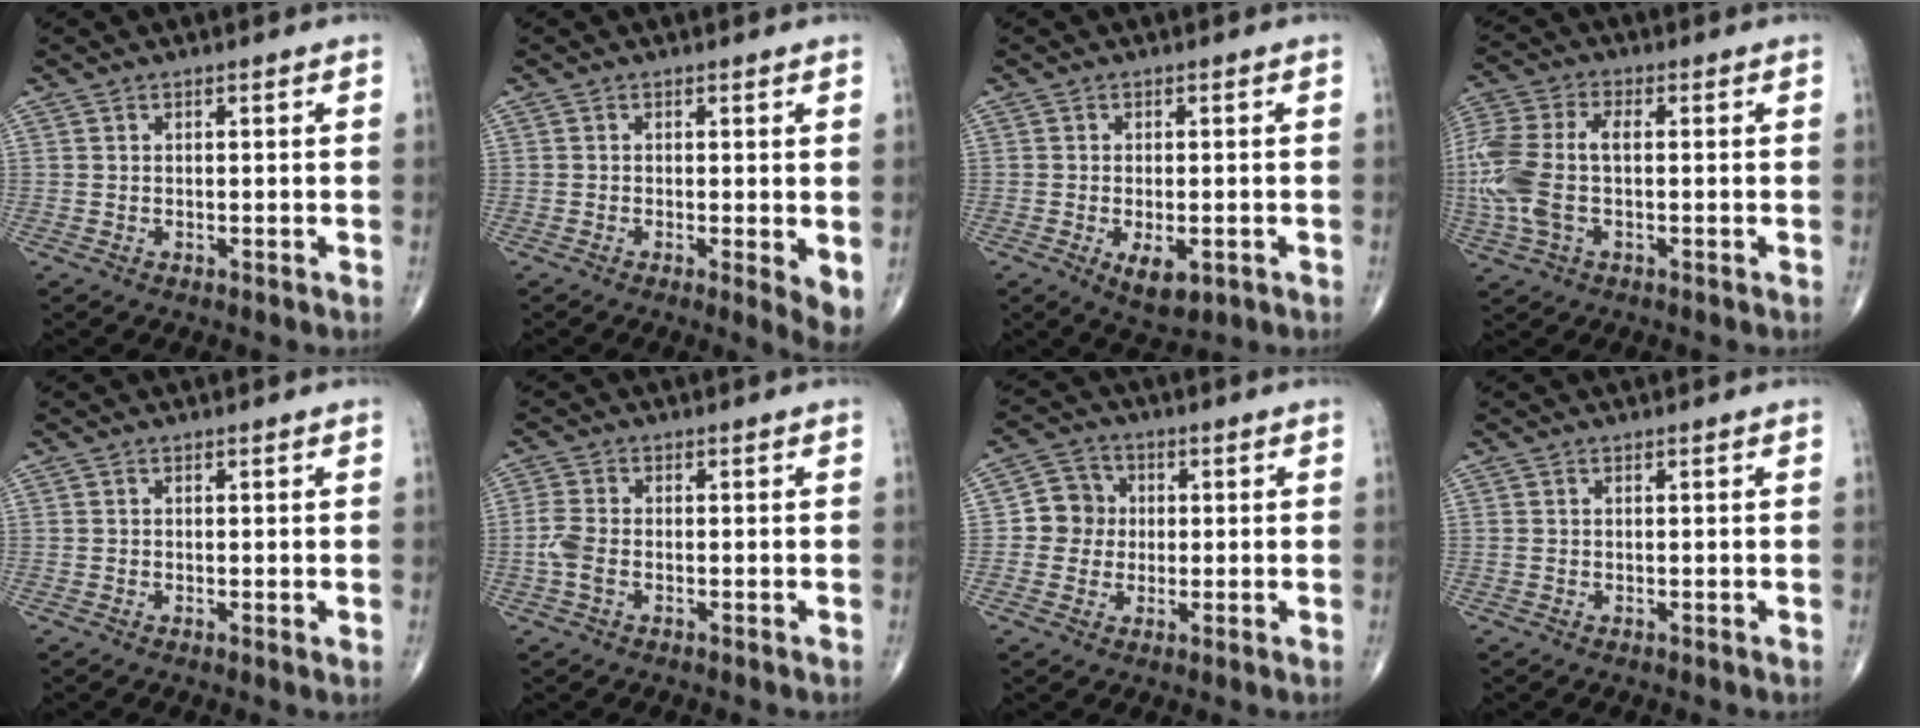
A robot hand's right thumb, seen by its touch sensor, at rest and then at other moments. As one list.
[{"total": 3.8, "force": [-0.3, 0.9, 3.7], "torque": [-0.053, -0.012, -0.009]}, {"total": 5.3, "force": [-1.8, 2.5, 4.3], "torque": [-0.065, -0.007, -0.021]}, {"total": 13.9, "force": [-0.7, 7.3, 11.8], "torque": [-0.302, 0.018, -0.014]}, {"total": 0.6, "force": [-0.1, 0.0, 0.6], "torque": [-0.012, -0.003, -0.005]}, {"total": 3.8, "force": [-1.0, 2.0, 3.0], "torque": [-0.081, 0.006, -0.025]}, {"total": 6.1, "force": [0.0, 5.9, 1.8], "torque": [0.001, 0.011, -0.010]}, {"total": 0.0}]